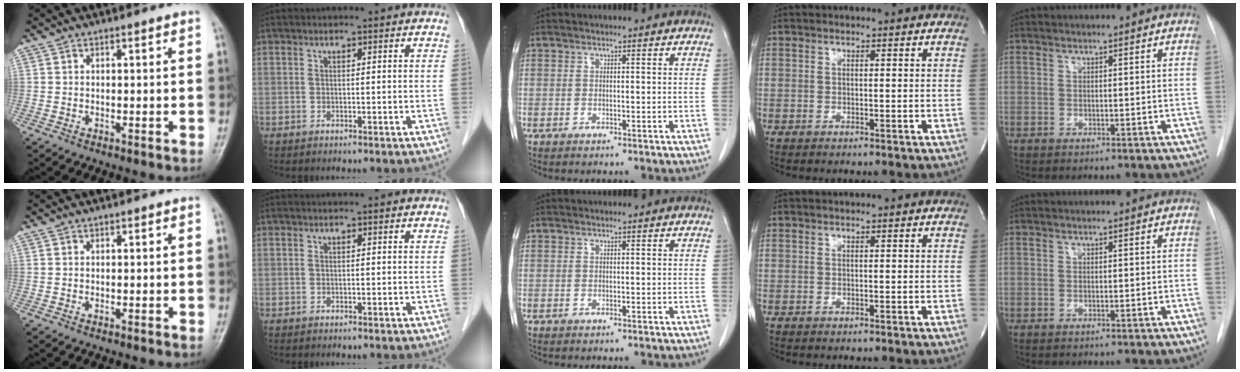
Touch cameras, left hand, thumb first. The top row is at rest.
{}